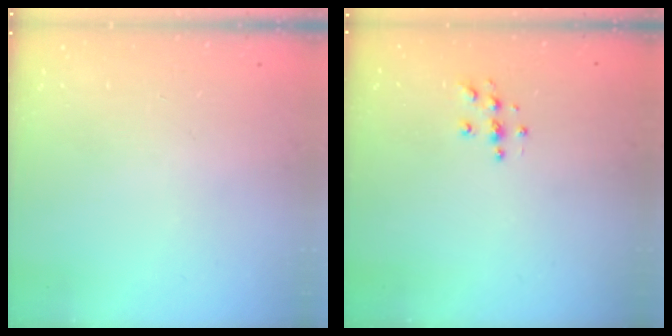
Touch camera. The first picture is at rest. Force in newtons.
{"total": 5.2, "press": 5.1, "slide": 0.5}